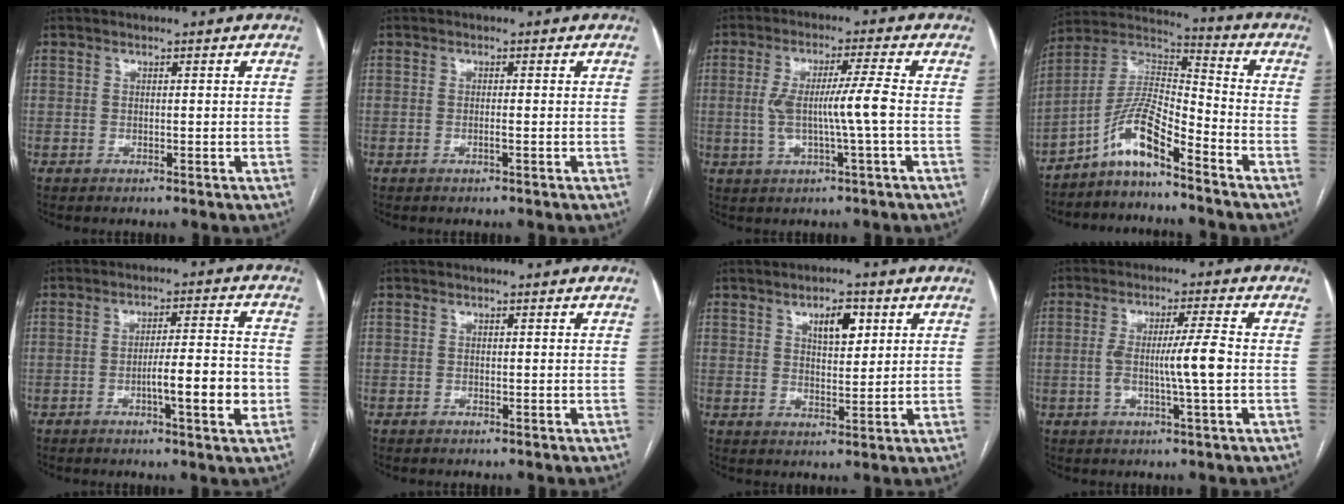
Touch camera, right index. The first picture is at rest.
{"total": 0.8, "force": [-0.4, -0.1, 0.7], "torque": [-0.014, 0.001, -0.006]}
{"total": 7.4, "force": [-0.7, -0.4, 7.4], "torque": [-0.142, 0.006, -0.010]}
{"total": 9.8, "force": [-6.6, 1.5, 7.1], "torque": [-0.150, 0.022, -0.128]}
{"total": 8.3, "force": [-2.5, 0.7, 7.9], "torque": [-0.119, 0.005, -0.039]}
{"total": 0.0}
{"total": 5.1, "force": [2.4, 2.0, 4.1], "torque": [-0.067, 0.003, 0.040]}
{"total": 6.8, "force": [-0.9, -0.4, 6.8], "torque": [-0.122, 0.003, -0.015]}